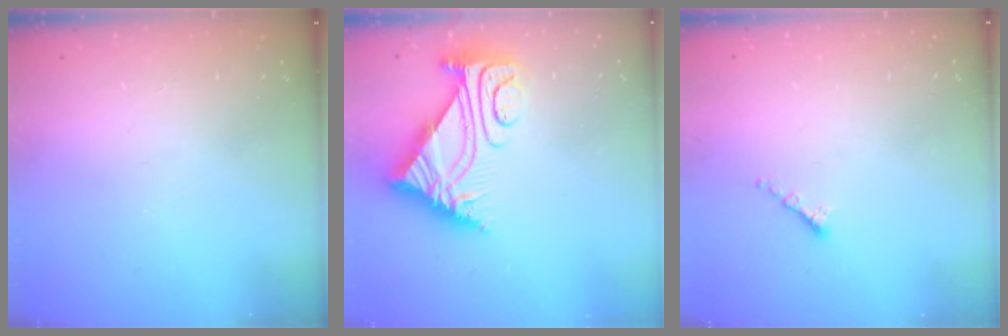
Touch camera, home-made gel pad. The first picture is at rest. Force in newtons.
{"total": 8.2, "press": 8.2, "slide": 0.8}
{"total": 1.4, "press": 1.3, "slide": 0.5}